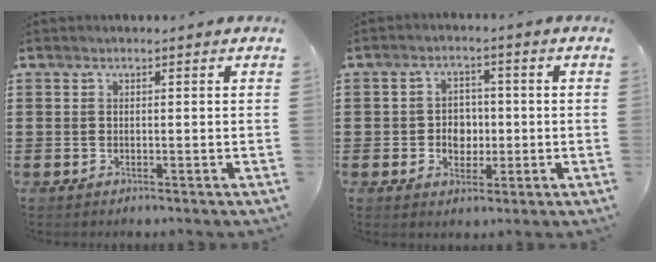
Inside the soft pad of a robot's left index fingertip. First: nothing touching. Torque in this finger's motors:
{"motor_torque": [0.21, 0.20, 0.13, 0.03]}